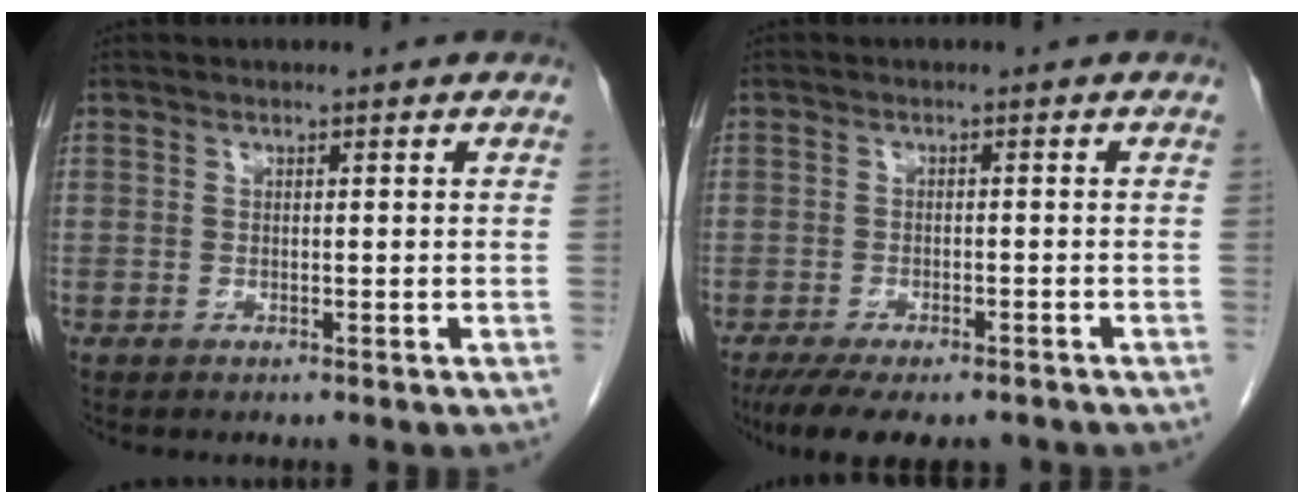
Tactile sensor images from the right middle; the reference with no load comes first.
{"total": 11.1, "force": [-8.8, 3.4, 5.9], "torque": [-0.095, -0.013, -0.126]}